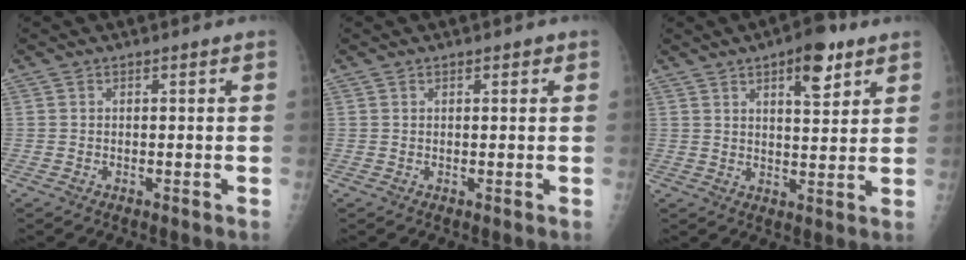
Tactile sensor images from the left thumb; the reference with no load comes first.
{"total": 1.2, "force": [0.7, 0.6, 0.8], "torque": [-0.005, 0.000, 0.007]}
{"total": 8.8, "force": [4.9, 3.4, 6.5], "torque": [-0.075, -0.023, 0.069]}